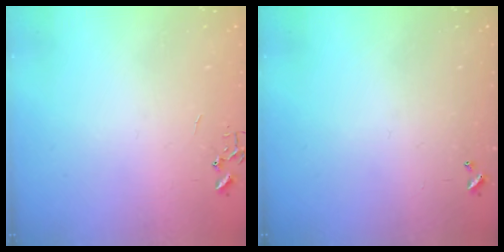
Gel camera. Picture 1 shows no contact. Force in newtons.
{"total": 0.0}